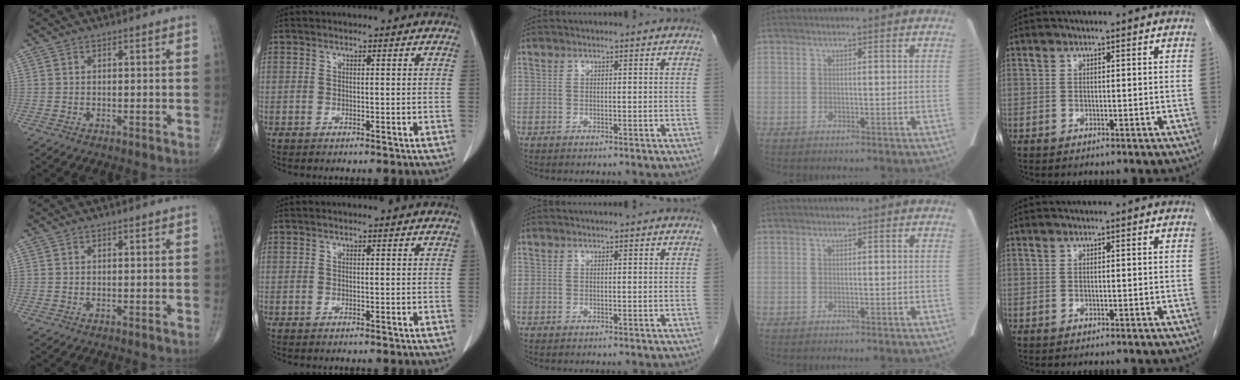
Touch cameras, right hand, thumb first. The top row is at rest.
{}